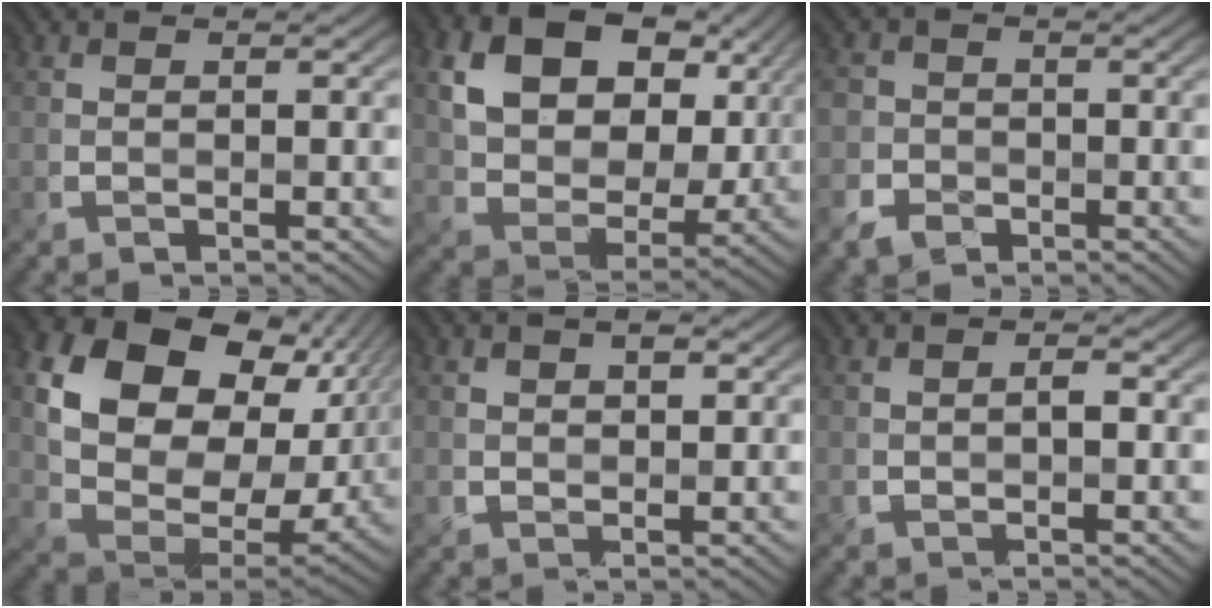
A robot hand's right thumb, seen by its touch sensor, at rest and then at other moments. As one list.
[{"total": 13.1, "force": [4.8, 9.3, 7.9], "torque": [-0.148, -0.003, 0.084]}, {"total": 4.9, "force": [-2.2, 4.3, 0.6], "torque": [-0.016, -0.004, -0.072]}, {"total": 20.1, "force": [6.3, 14.3, 12.6], "torque": [-0.273, 0.004, 0.164]}, {"total": 2.3, "force": [1.0, 1.4, 1.5], "torque": [-0.028, 0.002, 0.017]}, {"total": 1.6, "force": [-0.1, 1.0, 1.2], "torque": [-0.023, 0.001, -0.004]}]